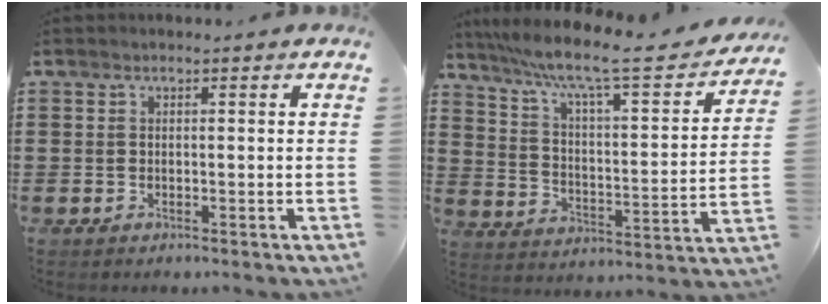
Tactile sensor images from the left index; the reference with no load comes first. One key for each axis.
{"total": 9.0, "fx": 7.0, "fy": 0.4, "fz": 5.7, "tx": -0.129, "ty": -0.051, "tz": 0.108}